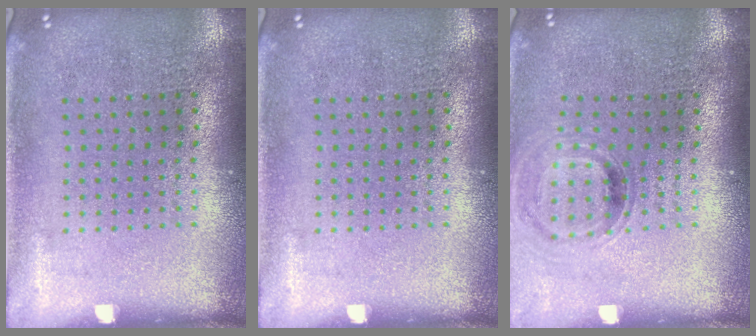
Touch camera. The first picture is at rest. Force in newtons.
{"total": 0.0}
{"total": 0.8, "press": 0.8, "slide": 0.2}